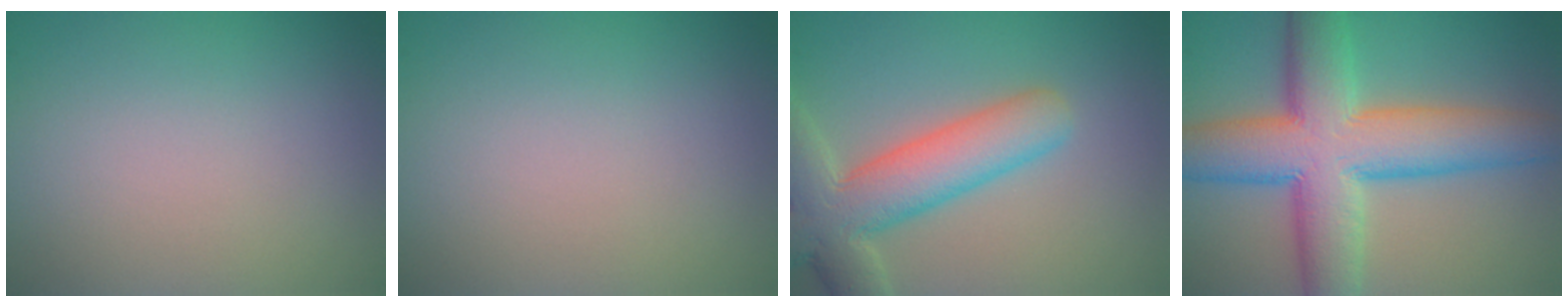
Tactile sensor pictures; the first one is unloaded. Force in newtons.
{"total": 0.0}
{"total": 8.2, "press": 8.1, "slide": 0.8}
{"total": 11.3, "press": 11.3, "slide": 0.6}